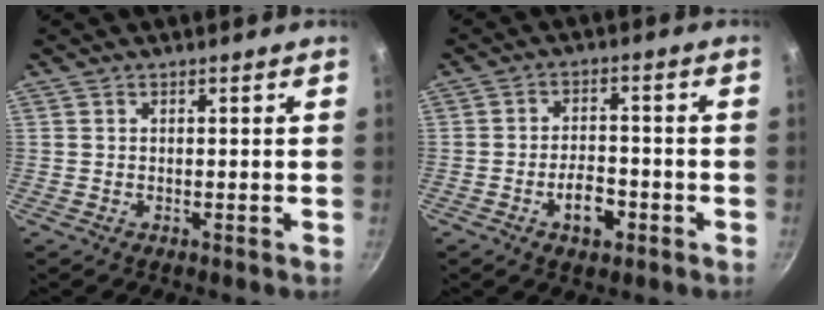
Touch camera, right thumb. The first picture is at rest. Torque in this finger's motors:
{"motor_torque": [-0.20, 0.24, -0.11, -0.03, 0.10]}